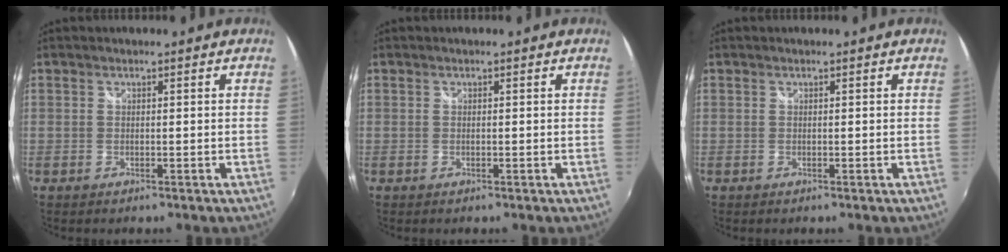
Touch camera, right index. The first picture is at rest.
{"total": 0.0}
{"total": 0.0}